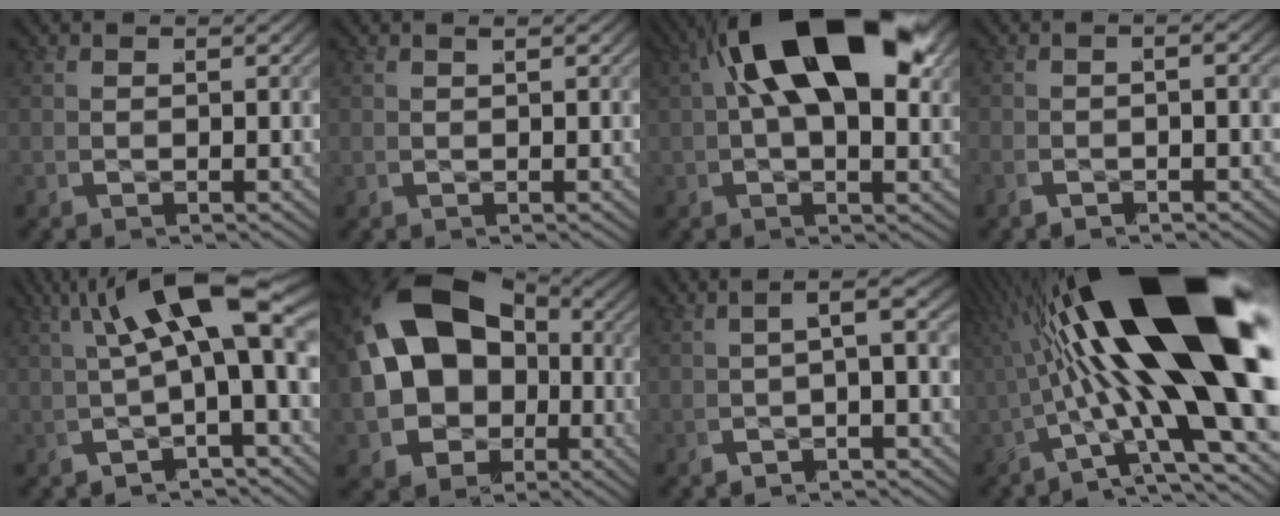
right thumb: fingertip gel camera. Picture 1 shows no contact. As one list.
[{"total": 0.5, "force": [0.3, -0.4, -0.1], "torque": [0.005, 0.008, 0.005]}, {"total": 14.0, "force": [2.5, 6.4, 12.2], "torque": [-0.217, 0.009, 0.037]}, {"total": 1.2, "force": [-1.1, -0.2, 0.0], "torque": [-0.012, 0.003, -0.028]}, {"total": 7.3, "force": [1.8, 2.1, 6.7], "torque": [-0.096, 0.028, 0.018]}, {"total": 17.4, "force": [-1.6, 13.3, 11.1], "torque": [-0.279, -0.061, -0.003]}, {"total": 1.5, "force": [-0.4, -0.5, 1.3], "torque": [-0.037, 0.016, -0.010]}, {"total": 20.5, "force": [1.9, 6.9, 19.2], "torque": [-0.318, 0.021, 0.022]}]